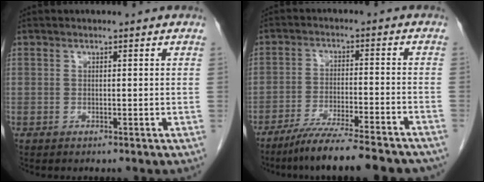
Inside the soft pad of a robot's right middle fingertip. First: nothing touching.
{"total": 15.9, "force": [-13.8, 1.1, 7.9], "torque": [-0.110, -0.020, -0.208]}